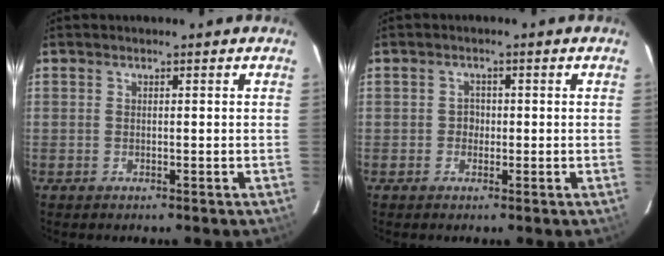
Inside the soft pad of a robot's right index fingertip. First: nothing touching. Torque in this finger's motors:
{"motor_torque": [0.28, 0.56, 0.06, 0.00]}